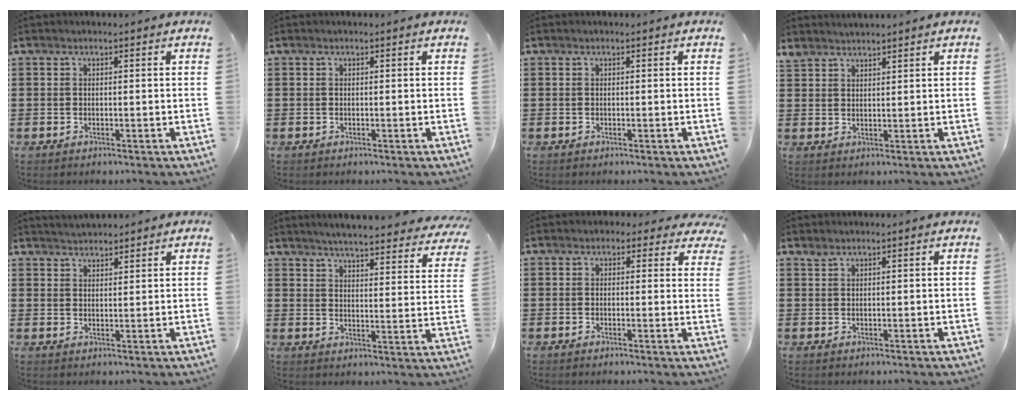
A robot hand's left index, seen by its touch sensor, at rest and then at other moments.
{"total": 0.0}
{"total": 0.0}
{"total": 2.1, "force": [2.1, 0.2, -0.2], "torque": [-0.002, 0.000, 0.043]}
{"total": 2.4, "force": [2.4, 0.2, 0.0], "torque": [-0.006, -0.001, 0.046]}
{"total": 4.7, "force": [4.5, -0.4, 1.5], "torque": [-0.048, -0.029, 0.076]}
{"total": 1.6, "force": [0.8, 1.2, 0.7], "torque": [-0.013, 0.007, 0.011]}
{"total": 0.9, "force": [0.8, 0.2, 0.3], "torque": [-0.009, 0.000, 0.016]}